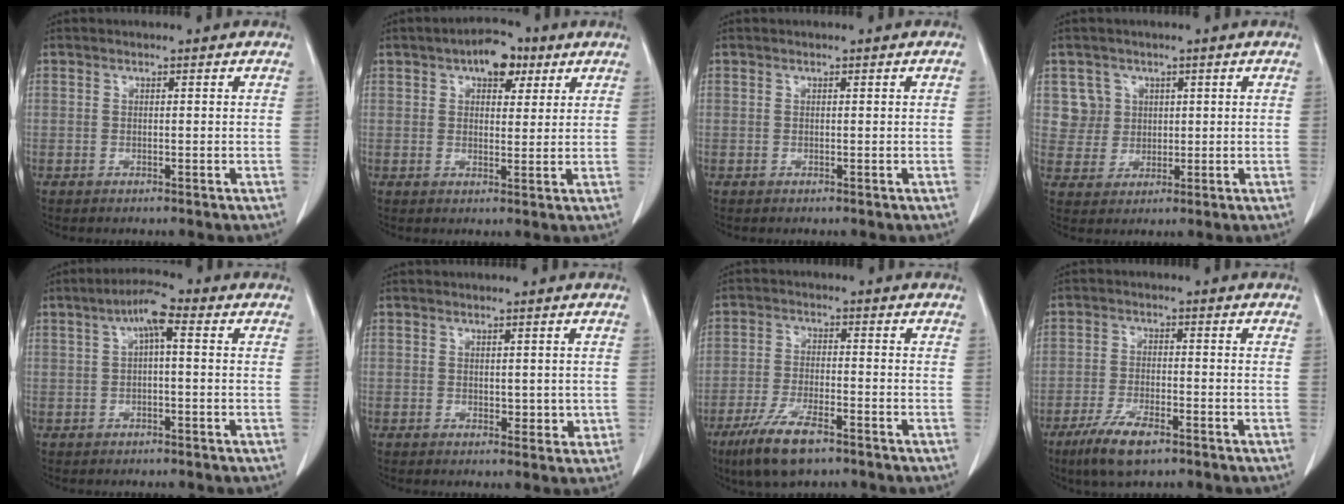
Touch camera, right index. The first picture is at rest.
{"total": 6.3, "force": [3.3, 3.0, 4.4], "torque": [-0.067, 0.018, 0.046]}
{"total": 0.0}
{"total": 4.7, "force": [1.8, 4.4, -0.4], "torque": [0.017, 0.009, 0.037]}
{"total": 4.8, "force": [1.2, 1.0, 4.5], "torque": [-0.082, 0.020, 0.018]}
{"total": 2.3, "force": [0.3, 1.5, 1.7], "torque": [-0.017, -0.006, 0.009]}
{"total": 8.6, "force": [-5.6, 2.1, 6.1], "torque": [-0.123, -0.016, -0.099]}
{"total": 6.7, "force": [-4.3, 1.8, 4.8], "torque": [-0.099, -0.012, -0.075]}